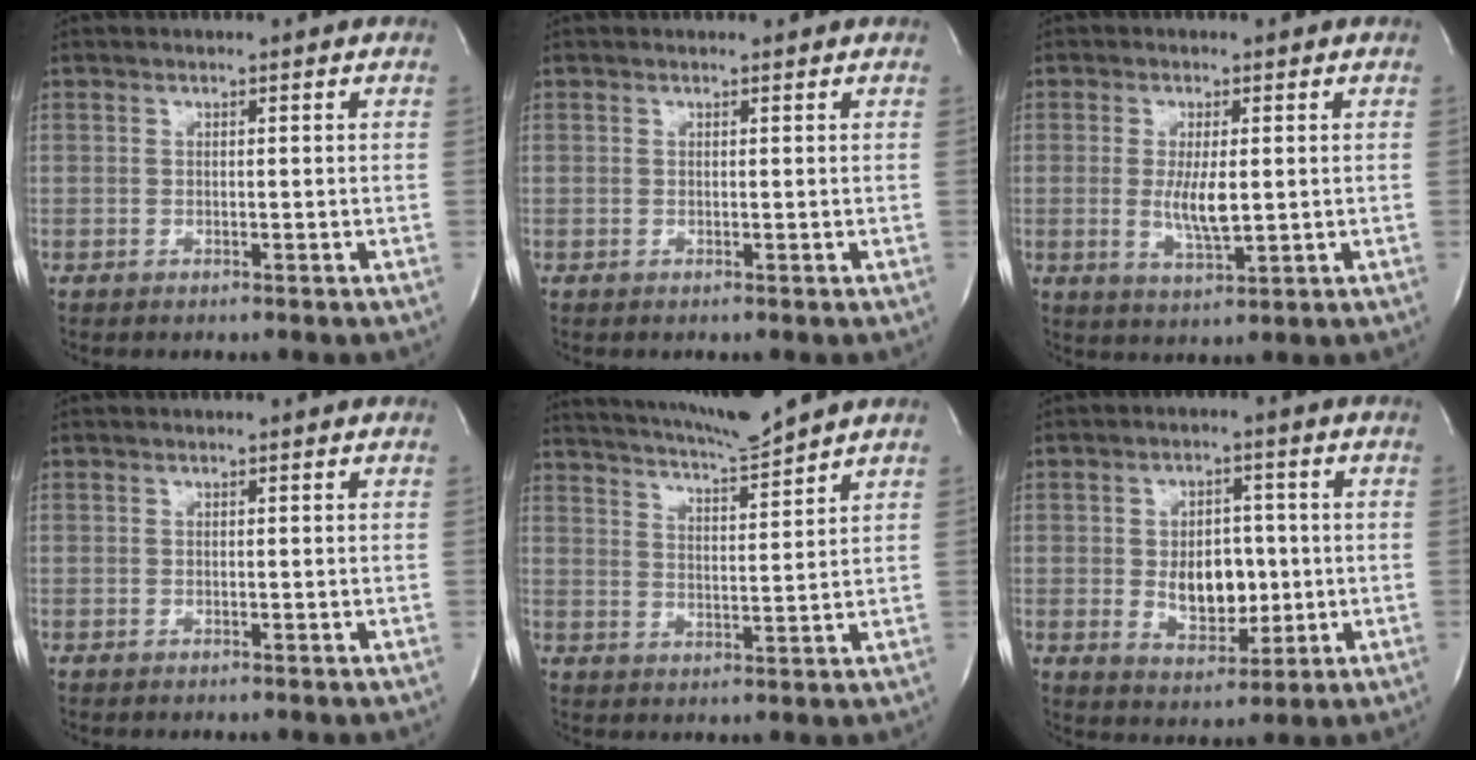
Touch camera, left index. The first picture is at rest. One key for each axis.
{"total": 0.5, "fx": 0.5, "fy": 0.2, "fz": -0.1, "tx": -0.007, "ty": 0.004, "tz": 0.005}
{"total": 5.1, "fx": -0.2, "fy": 1.1, "fz": 5.0, "tx": -0.100, "ty": -0.016, "tz": -0.002}
{"total": 0.0}
{"total": 9.4, "fx": 8.7, "fy": -1.6, "fz": 3.1, "tx": -0.062, "ty": -0.013, "tz": 0.144}
{"total": 7.7, "fx": -0.5, "fy": 4.8, "fz": 6.0, "tx": -0.098, "ty": -0.001, "tz": 0.001}